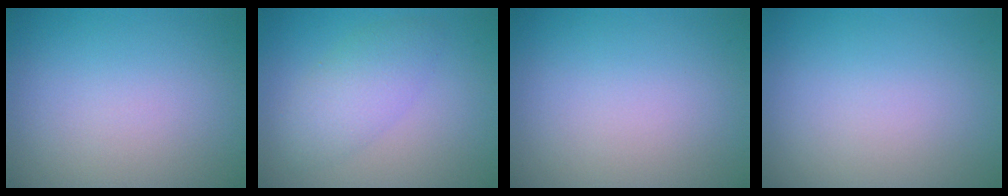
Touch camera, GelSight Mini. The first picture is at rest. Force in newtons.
{"total": 3.5, "press": 3.5, "slide": 0.2}
{"total": 0.0}
{"total": 0.0}